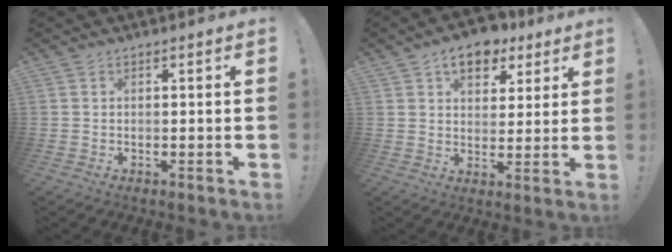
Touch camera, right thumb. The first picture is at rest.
{"total": 10.1, "force": [5.8, 6.4, 5.2], "torque": [-0.076, -0.026, 0.108]}